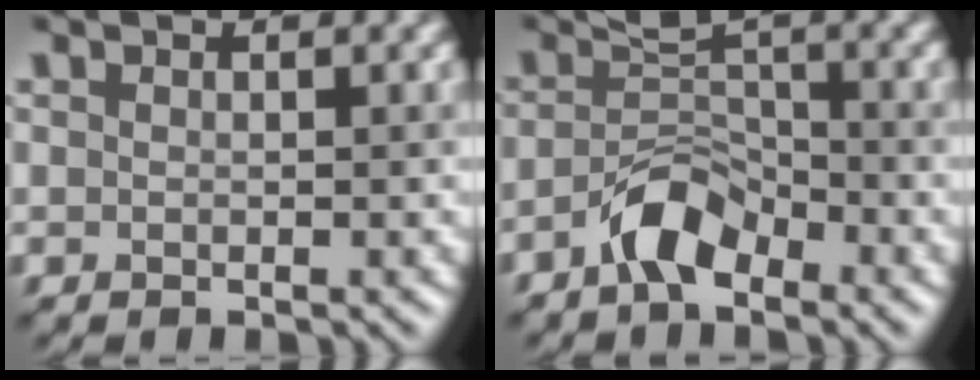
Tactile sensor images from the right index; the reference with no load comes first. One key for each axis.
{"total": 3.6, "fx": -2.2, "fy": 1.6, "fz": 2.3, "tx": -0.040, "ty": 0.010, "tz": -0.044}